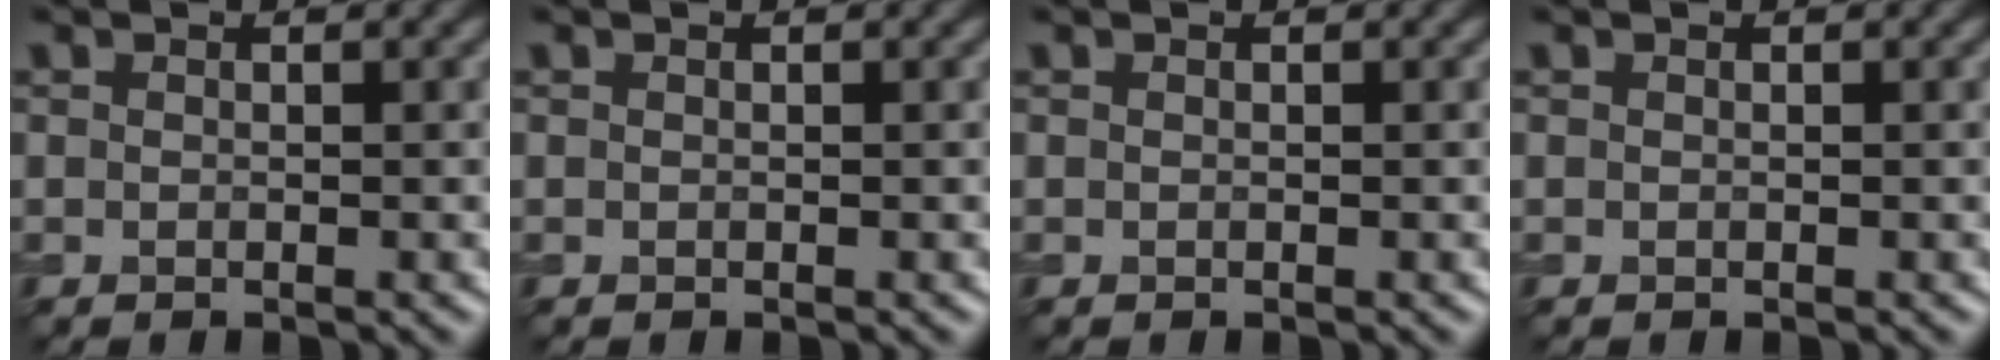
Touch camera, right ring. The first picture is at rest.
{"total": 0.0}
{"total": 0.0}
{"total": 0.0}